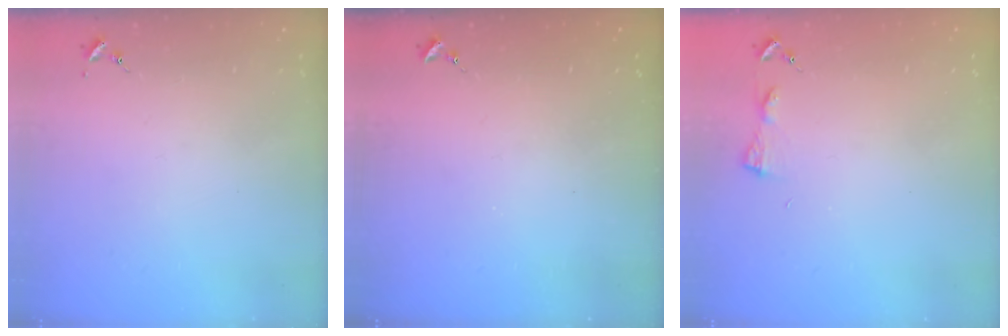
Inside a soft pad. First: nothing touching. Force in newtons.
{"total": 0.0}
{"total": 3.2, "press": 3.1, "slide": 0.3}